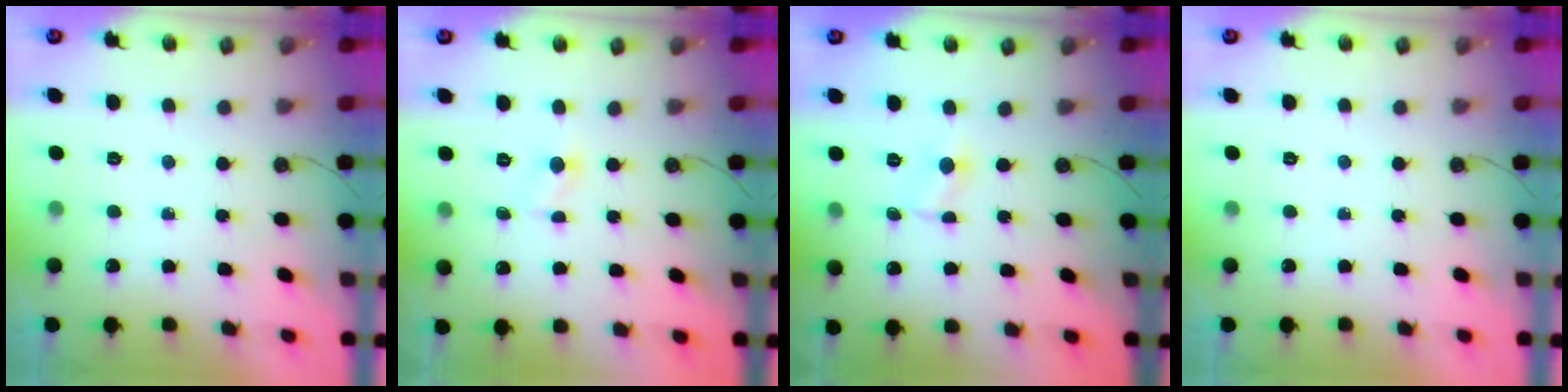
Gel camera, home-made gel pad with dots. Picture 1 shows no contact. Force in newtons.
{"total": 2.6, "press": 2.6, "slide": 0.3}
{"total": 1.7, "press": 1.6, "slide": 0.2}
{"total": 0.0}